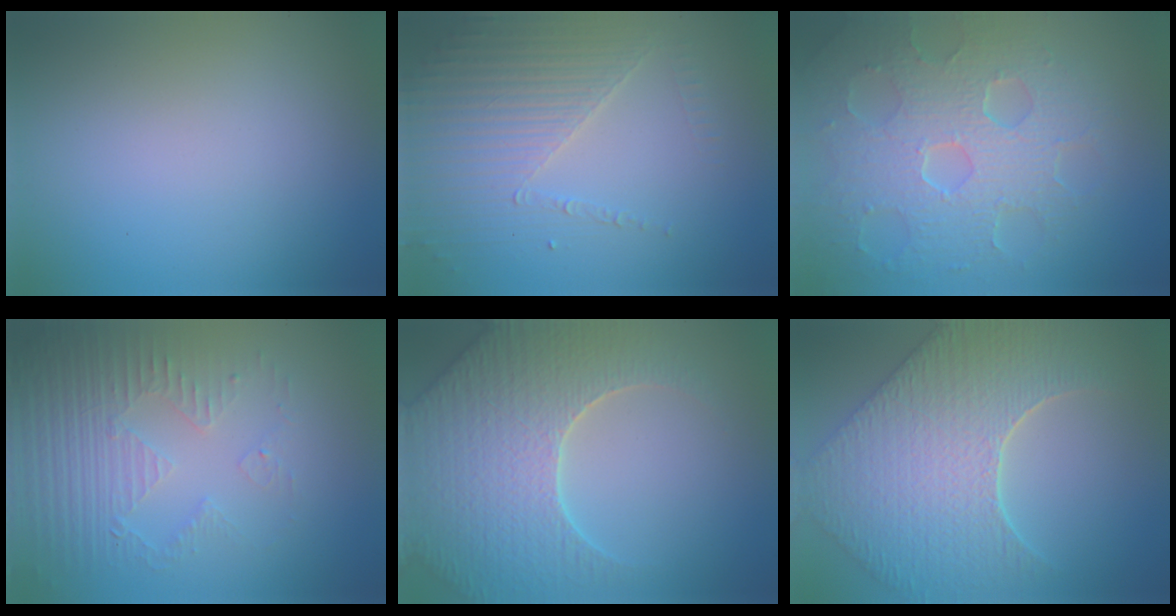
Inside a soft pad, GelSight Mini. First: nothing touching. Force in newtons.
{"total": 4.1, "press": 3.7, "slide": 1.8}
{"total": 8.5, "press": 5.9, "slide": 6.1}
{"total": 5.2, "press": 3.3, "slide": 3.9}
{"total": 7.7, "press": 7.4, "slide": 2.2}
{"total": 8.5, "press": 7.2, "slide": 4.6}